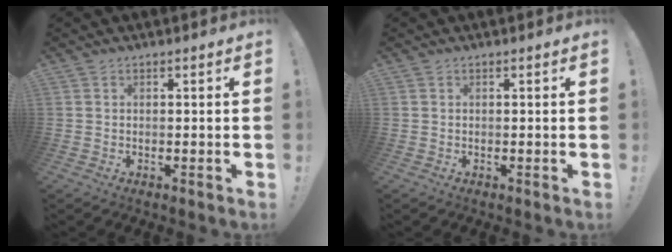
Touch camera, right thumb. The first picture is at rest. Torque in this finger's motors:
{"motor_torque": [-0.01, 0.01, 0.00, 0.00, 0.00]}